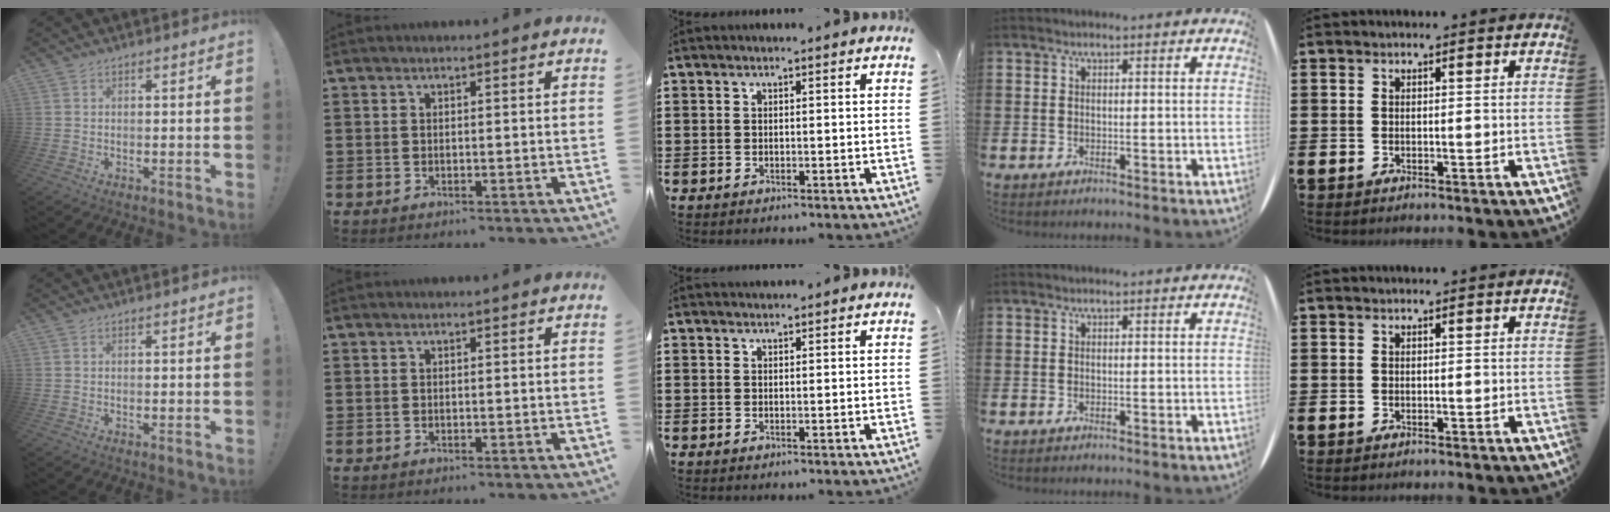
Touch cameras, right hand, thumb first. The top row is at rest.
{"middle": {"total": 0.7, "force": [0.7, 0.2, 0.0], "torque": [-0.002, 0.000, 0.014]}}